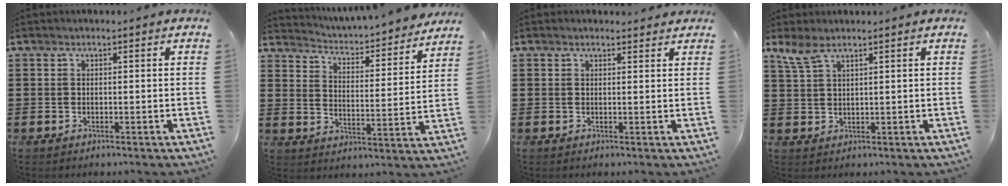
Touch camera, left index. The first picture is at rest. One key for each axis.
{"total": 3.1, "fx": 3.0, "fy": -0.3, "fz": 0.3, "tx": -0.027, "ty": -0.035, "tz": 0.041}
{"total": 1.0, "fx": 1.0, "fy": 0.1, "fz": 0.2, "tx": -0.005, "ty": 0.001, "tz": 0.019}
{"total": 3.7, "fx": 2.4, "fy": 0.9, "fz": 2.6, "tx": -0.059, "ty": 0.001, "tz": 0.044}